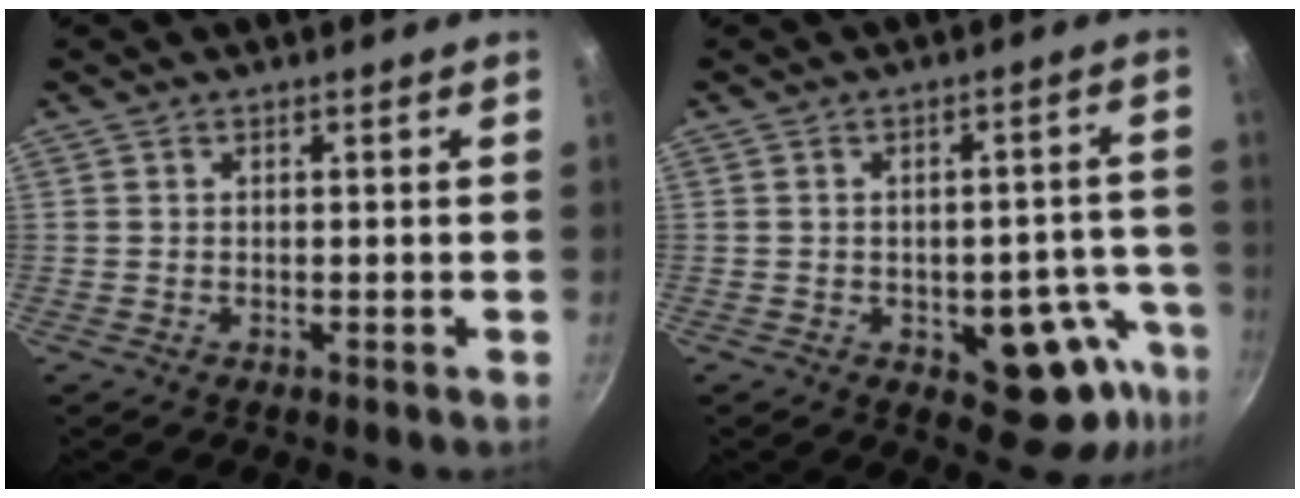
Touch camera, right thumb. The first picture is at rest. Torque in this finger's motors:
{"motor_torque": [1.24, 1.06, 1.05, -0.63, 0.26]}